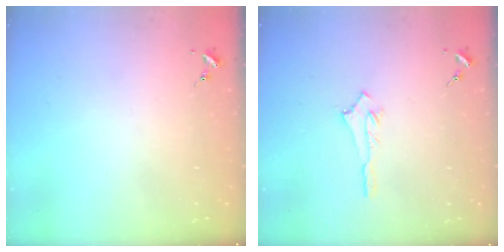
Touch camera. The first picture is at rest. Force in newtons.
{"total": 2.5, "press": 2.5, "slide": 0.4}